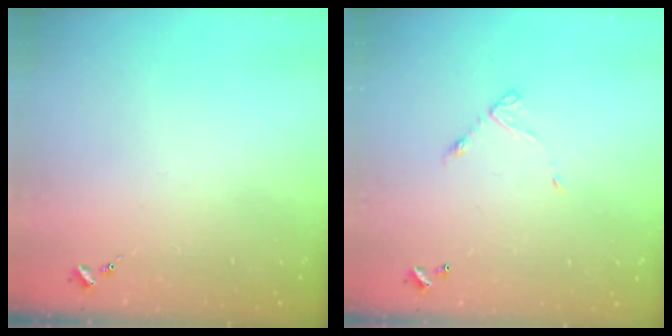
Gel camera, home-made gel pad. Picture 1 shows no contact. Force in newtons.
{"total": 5.5, "press": 5.5, "slide": 0.3}